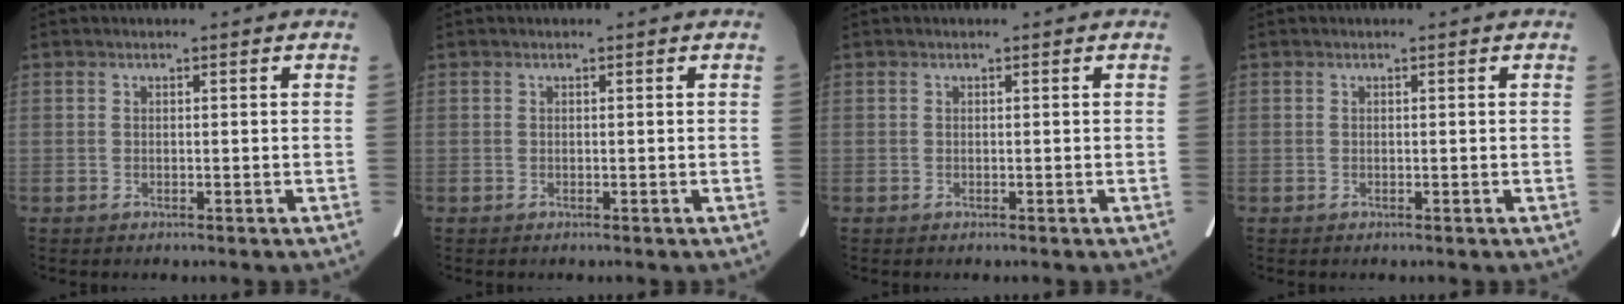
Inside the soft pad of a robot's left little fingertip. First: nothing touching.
{"total": 0.0}
{"total": 0.0}
{"total": 0.0}